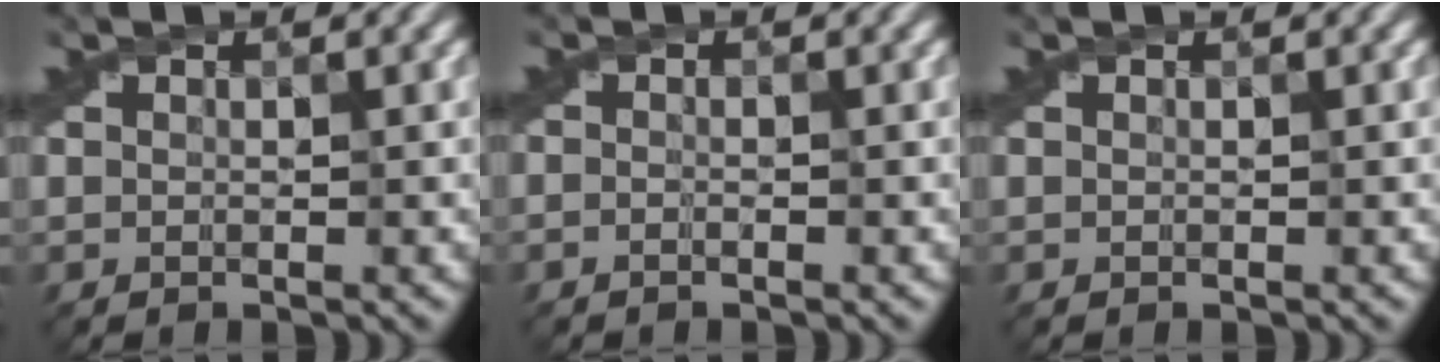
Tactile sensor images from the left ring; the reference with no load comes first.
{"total": 0.7, "force": [-0.7, 0.1, 0.1], "torque": [0.005, -0.004, -0.021]}
{"total": 0.0}